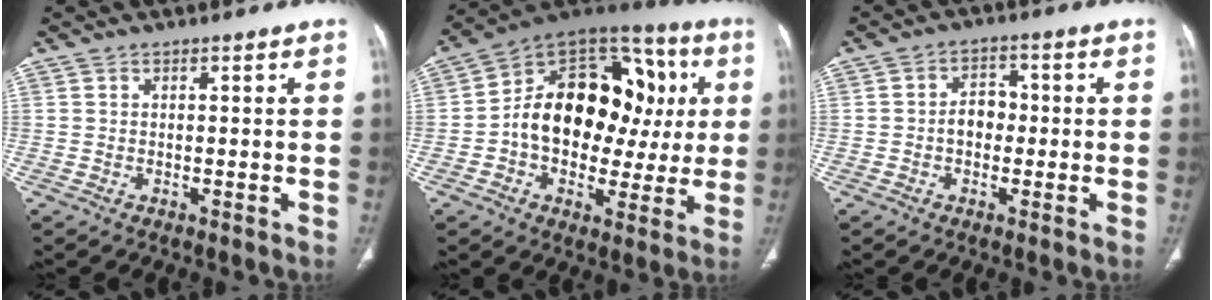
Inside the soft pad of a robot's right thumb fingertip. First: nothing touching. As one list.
[{"total": 23.2, "force": [1.3, 16.2, 16.6], "torque": [-0.206, 0.045, 0.020]}, {"total": 4.5, "force": [-0.6, 3.5, 2.8], "torque": [-0.027, 0.017, -0.018]}]